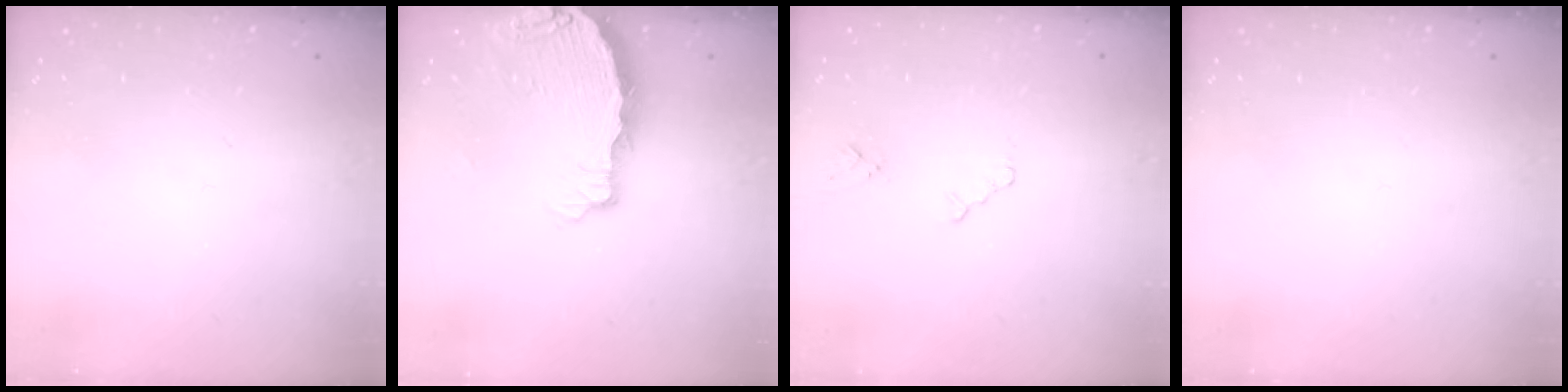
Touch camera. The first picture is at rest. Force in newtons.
{"total": 5.8, "press": 5.8, "slide": 0.5}
{"total": 2.9, "press": 2.9, "slide": 0.5}
{"total": 0.0}